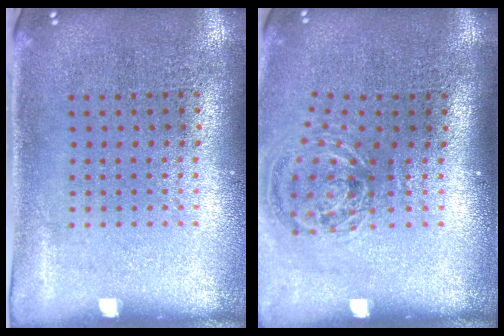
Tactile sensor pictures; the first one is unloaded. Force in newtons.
{"total": 1.2, "press": 1.0, "slide": 0.6}